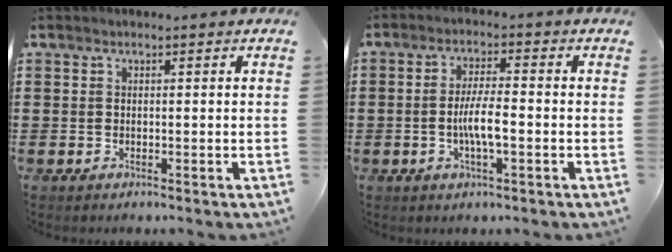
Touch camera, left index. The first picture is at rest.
{"total": 5.2, "force": [-1.1, 1.0, 5.0], "torque": [-0.100, 0.000, -0.024]}